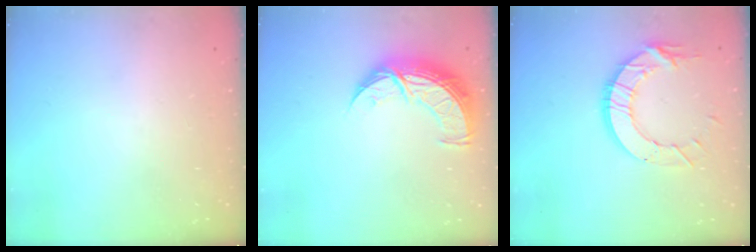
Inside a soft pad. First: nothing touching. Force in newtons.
{"total": 10.7, "press": 10.6, "slide": 0.8}
{"total": 12.2, "press": 12.2, "slide": 0.7}